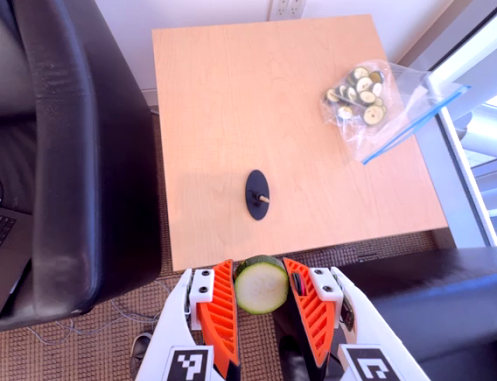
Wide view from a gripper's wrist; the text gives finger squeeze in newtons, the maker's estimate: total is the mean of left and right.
{"total": 10.4, "left": 10.6, "right": 10.3}